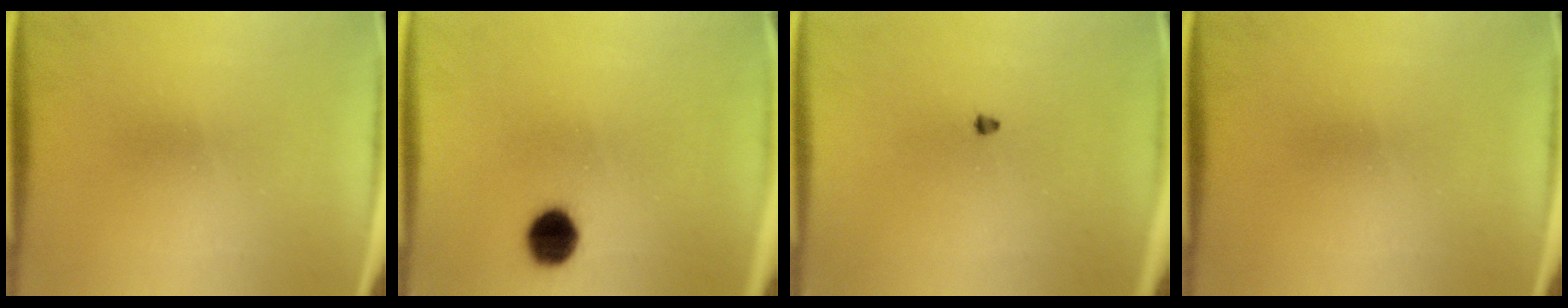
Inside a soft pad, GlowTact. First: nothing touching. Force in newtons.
{"total": 7.0}
{"total": 1.1}
{"total": 0.0}